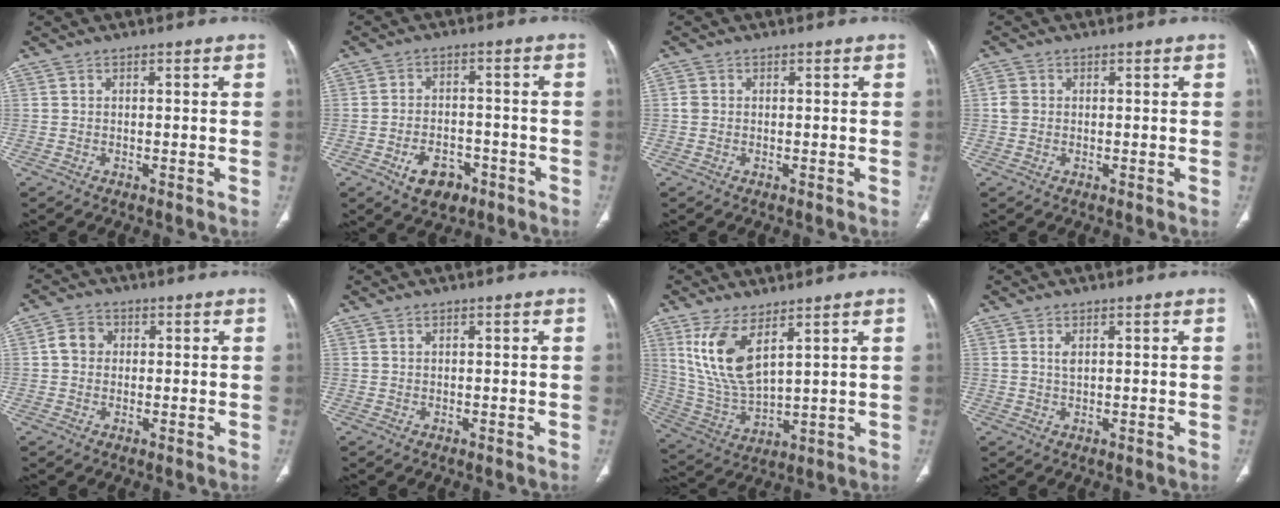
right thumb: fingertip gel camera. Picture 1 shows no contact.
{"total": 7.4, "force": [-3.8, 4.8, 4.2], "torque": [-0.053, 0.027, -0.055]}
{"total": 1.2, "force": [0.0, 1.1, 0.5], "torque": [-0.006, 0.002, 0.001]}
{"total": 2.0, "force": [0.1, 1.8, 0.9], "torque": [-0.016, 0.003, 0.001]}
{"total": 3.8, "force": [0.4, 3.3, 1.8], "torque": [-0.023, 0.010, 0.001]}
{"total": 0.0}
{"total": 11.6, "force": [5.7, 4.5, 9.1], "torque": [-0.185, -0.033, 0.131]}
{"total": 1.3, "force": [0.5, 0.6, 1.1], "torque": [-0.021, 0.000, 0.013]}